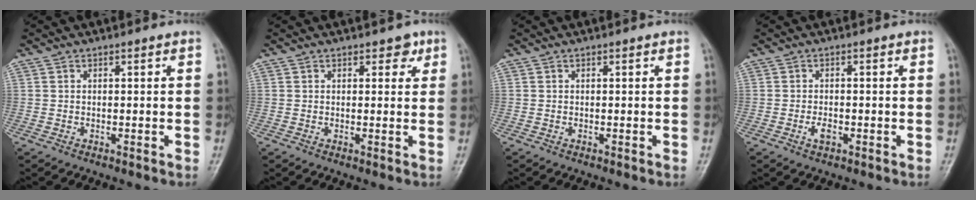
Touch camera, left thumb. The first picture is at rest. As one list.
[{"total": 2.6, "force": [1.5, 1.7, 1.2], "torque": [0.006, -0.005, 0.016]}, {"total": 0.0}, {"total": 2.1, "force": [-0.8, 1.2, 1.5], "torque": [-0.027, 0.001, -0.015]}]